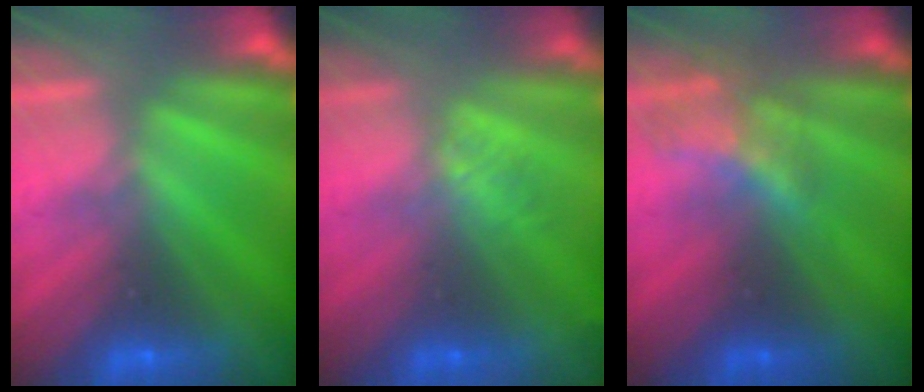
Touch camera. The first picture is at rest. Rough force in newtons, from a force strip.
{"total": 1.3}
{"total": 2.1}